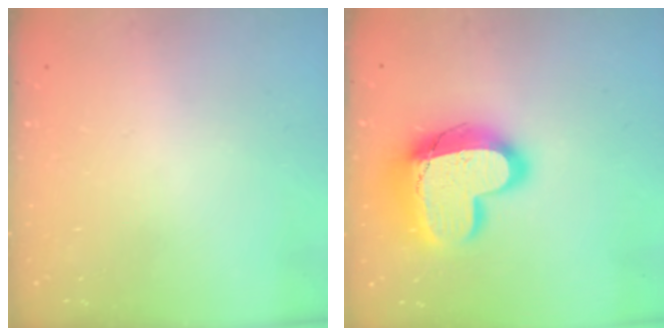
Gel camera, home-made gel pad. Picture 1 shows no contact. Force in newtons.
{"total": 20.3, "press": 20.3, "slide": 1.5}